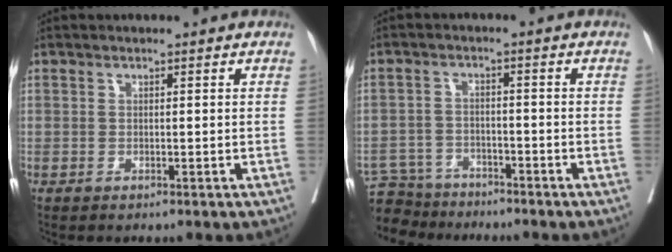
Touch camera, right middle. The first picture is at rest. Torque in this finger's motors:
{"motor_torque": [0.00, 0.01, -0.05, -0.07]}